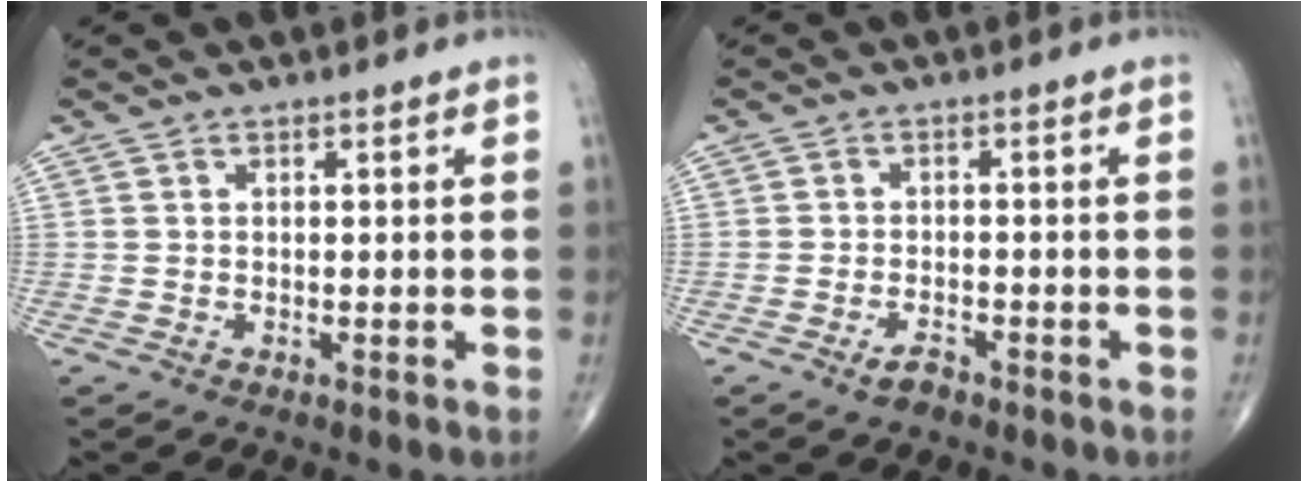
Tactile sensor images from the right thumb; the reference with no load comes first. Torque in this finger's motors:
{"motor_torque": [-0.11, -0.06, -0.34, -0.15, 0.01]}